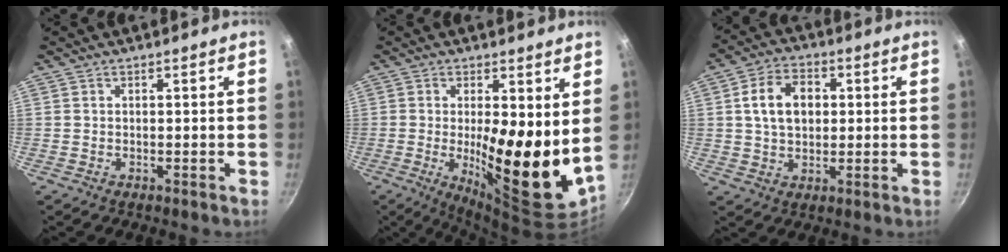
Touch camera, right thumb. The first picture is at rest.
{"total": 15.5, "force": [1.0, 4.7, 14.8], "torque": [-0.205, -0.034, 0.017]}
{"total": 9.5, "force": [1.5, 6.9, 6.5], "torque": [-0.092, 0.013, 0.019]}